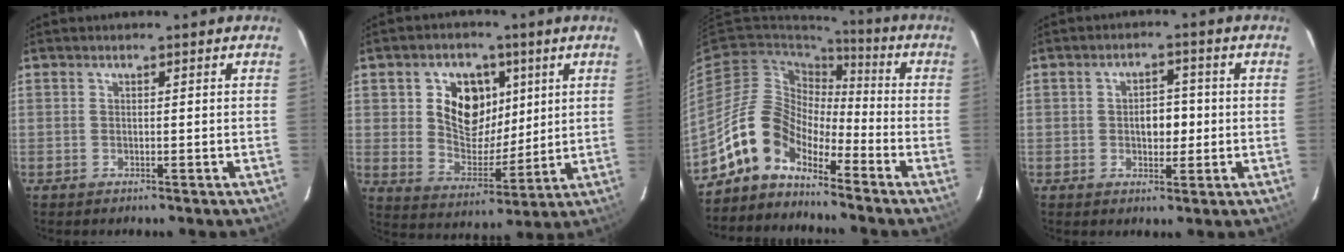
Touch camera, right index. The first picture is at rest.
{"total": 12.2, "force": [3.7, 9.0, 7.3], "torque": [-0.145, 0.010, 0.074]}
{"total": 10.6, "force": [-7.9, 5.5, 4.3], "torque": [-0.081, 0.029, -0.164]}
{"total": 4.6, "force": [-0.3, 2.9, 3.5], "torque": [-0.056, 0.009, 0.001]}